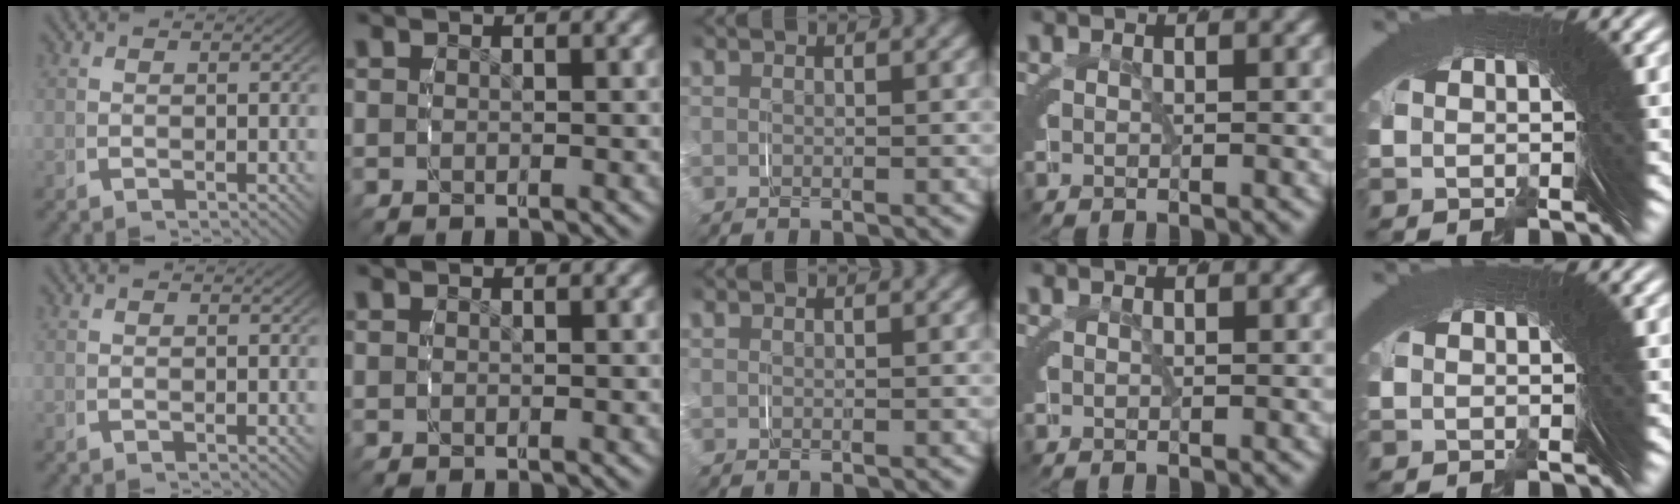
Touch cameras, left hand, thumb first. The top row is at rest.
{}